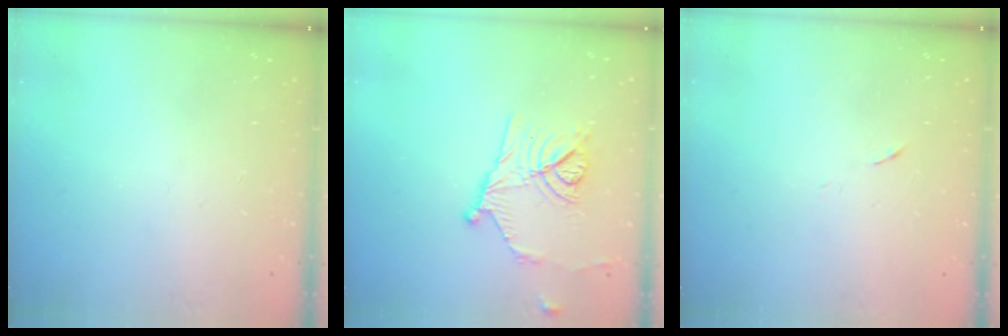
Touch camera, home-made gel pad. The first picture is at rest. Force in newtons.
{"total": 13.6, "press": 13.4, "slide": 2.4}
{"total": 4.0, "press": 3.6, "slide": 1.7}